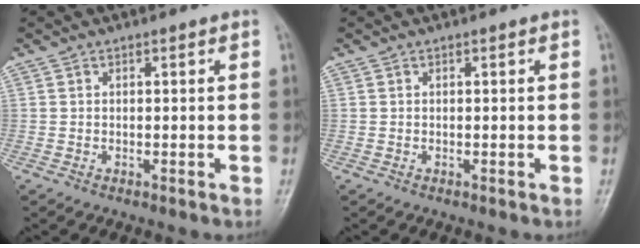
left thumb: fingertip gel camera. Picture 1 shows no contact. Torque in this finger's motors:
{"motor_torque": [0.00, 0.01, 0.05, -0.14, 0.00]}